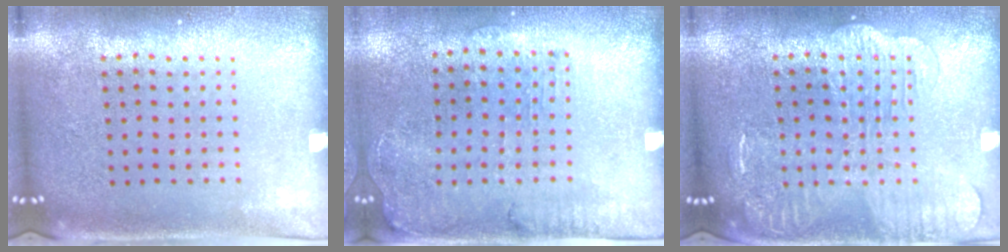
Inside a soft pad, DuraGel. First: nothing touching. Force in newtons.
{"total": 1.2, "press": 1.1, "slide": 0.5}
{"total": 3.5, "press": 3.4, "slide": 0.5}